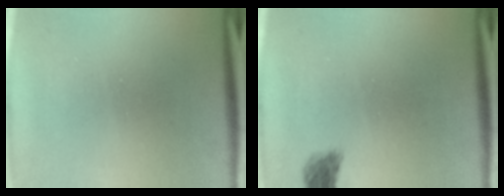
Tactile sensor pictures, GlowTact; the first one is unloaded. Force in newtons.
{"total": 2.2}